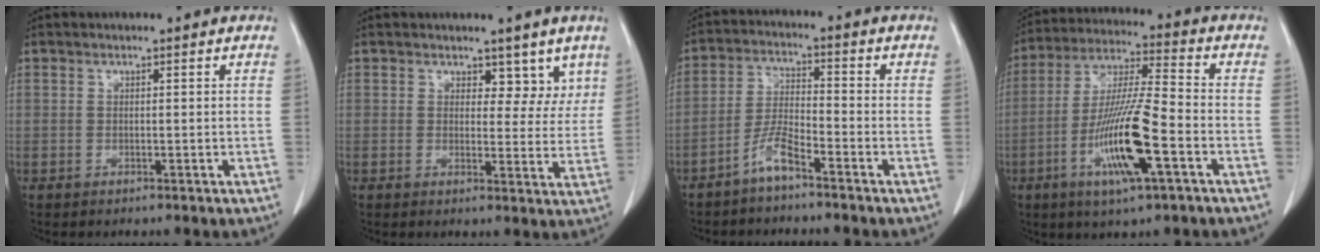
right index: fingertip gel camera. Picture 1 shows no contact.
{"total": 5.2, "force": [3.7, 3.1, 2.1], "torque": [0.001, -0.006, 0.040]}
{"total": 5.0, "force": [-3.9, 0.6, 3.1], "torque": [-0.071, 0.000, -0.080]}
{"total": 14.4, "force": [-5.2, 1.2, 13.4], "torque": [-0.264, -0.013, -0.096]}